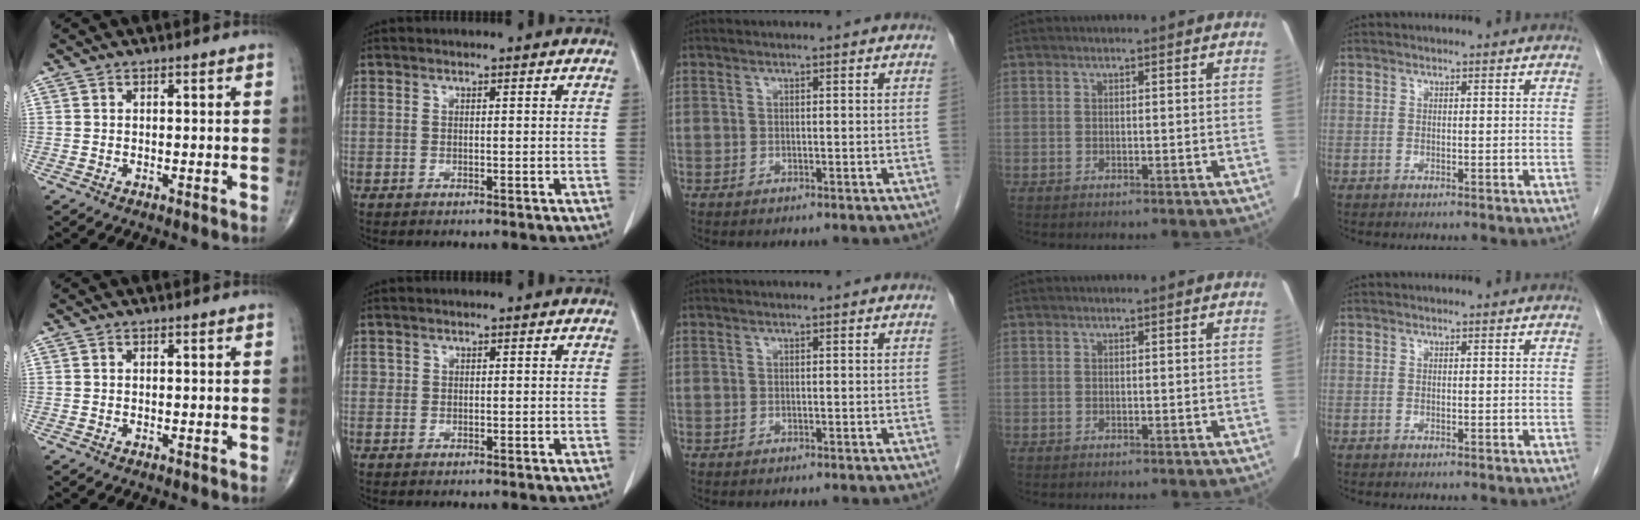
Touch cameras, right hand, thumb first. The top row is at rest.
{"index": {"total": 0.6, "force": [0.0, 0.6, 0.2], "torque": [-0.001, 0.006, 0.001]}}